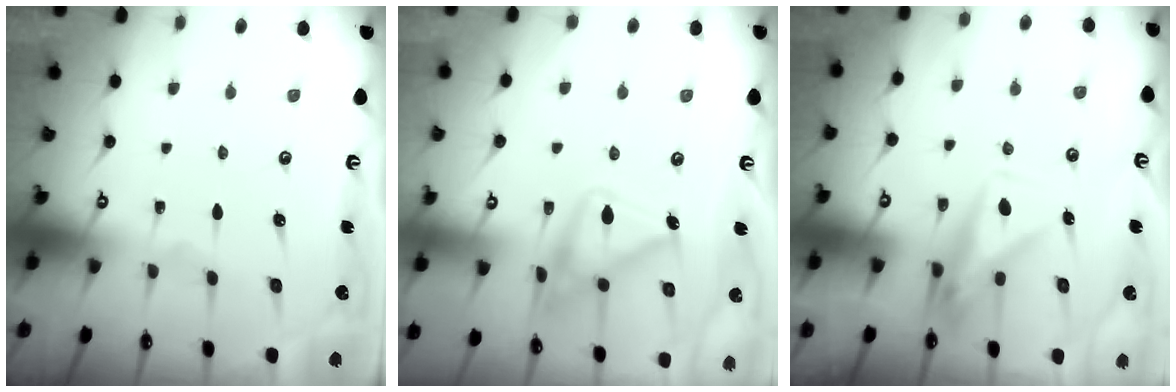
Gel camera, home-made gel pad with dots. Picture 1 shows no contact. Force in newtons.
{"total": 15.7, "press": 15.7, "slide": 0.6}
{"total": 8.0, "press": 8.0, "slide": 0.4}